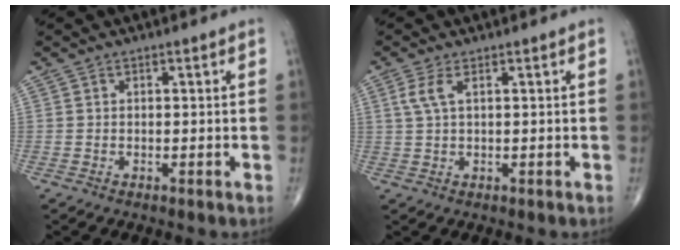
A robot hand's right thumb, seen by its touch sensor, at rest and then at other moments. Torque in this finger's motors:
{"motor_torque": [0.15, 0.02, 0.52, 0.29, 0.05]}